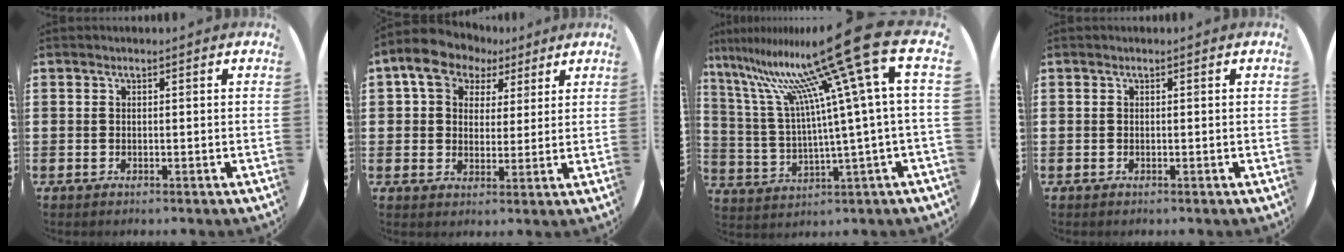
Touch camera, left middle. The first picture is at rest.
{"total": 7.3, "force": [4.8, 5.1, 2.0], "torque": [-0.062, 0.007, 0.086]}
{"total": 16.9, "force": [12.0, 1.3, 11.7], "torque": [-0.239, -0.075, 0.193]}
{"total": 0.0}